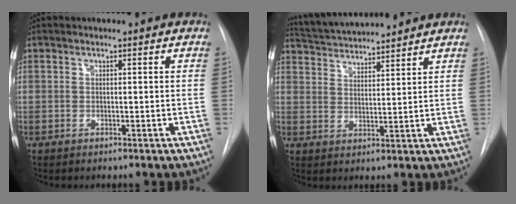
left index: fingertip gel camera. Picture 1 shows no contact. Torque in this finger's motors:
{"motor_torque": [-0.25, -1.24, 0.27, 0.07]}